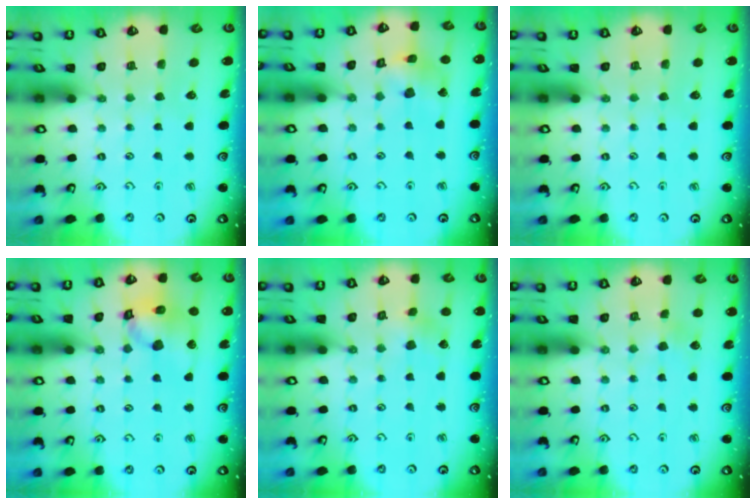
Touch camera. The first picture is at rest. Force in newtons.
{"total": 10.0, "press": 10.0, "slide": 1.2}
{"total": 0.0}
{"total": 13.3, "press": 13.1, "slide": 1.9}
{"total": 3.1, "press": 3.1, "slide": 0.6}
{"total": 2.5, "press": 2.5, "slide": 0.2}